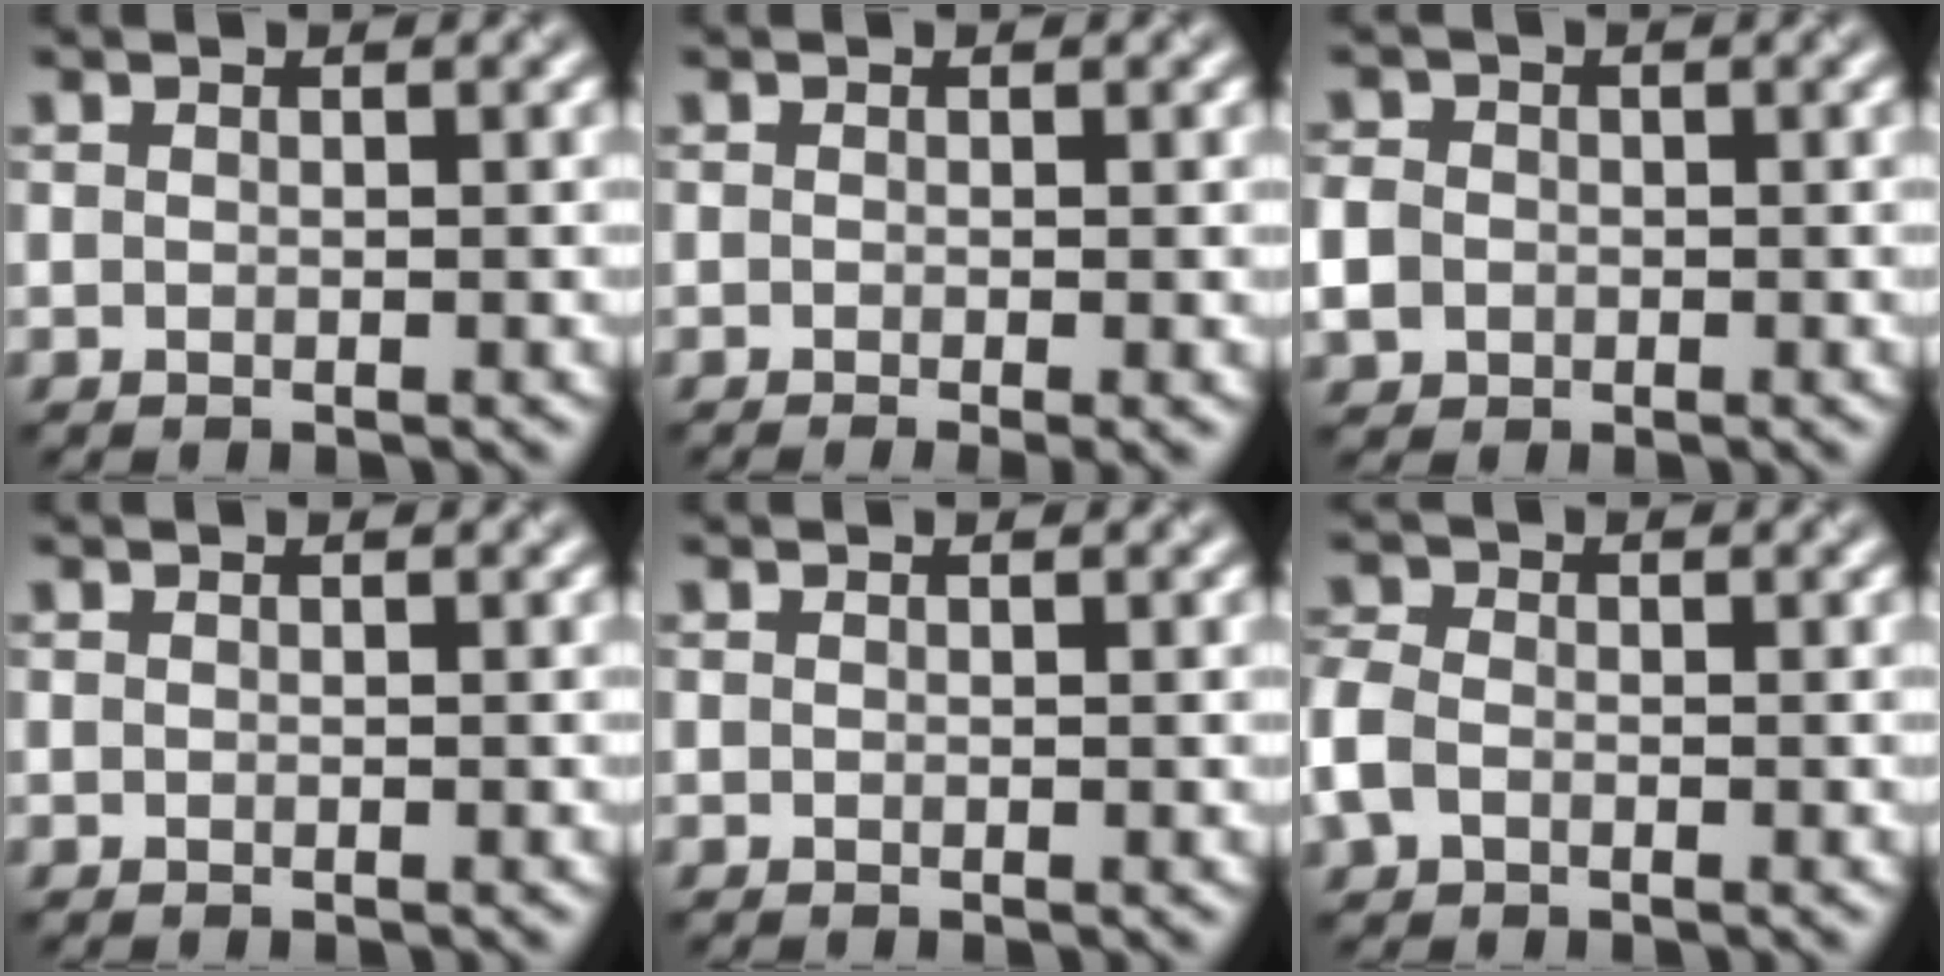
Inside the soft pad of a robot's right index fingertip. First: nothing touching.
{"total": 1.8, "force": [-0.5, 0.5, 1.7], "torque": [-0.017, -0.010, -0.008]}
{"total": 3.3, "force": [-0.7, 3.0, 1.3], "torque": [-0.024, 0.000, -0.023]}
{"total": 0.0}
{"total": 0.0}
{"total": 3.0, "force": [-1.0, 2.2, 1.7], "torque": [-0.047, 0.002, -0.033]}